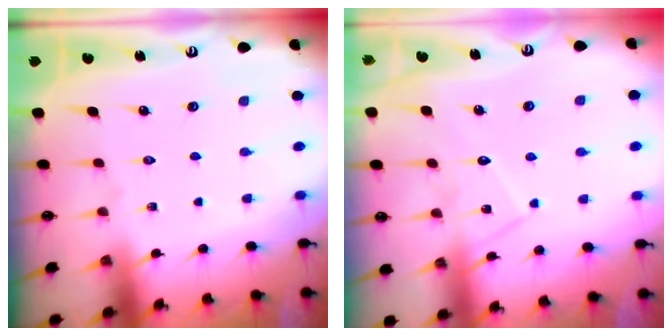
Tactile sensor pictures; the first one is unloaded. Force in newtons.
{"total": 8.1, "press": 8.0, "slide": 0.6}